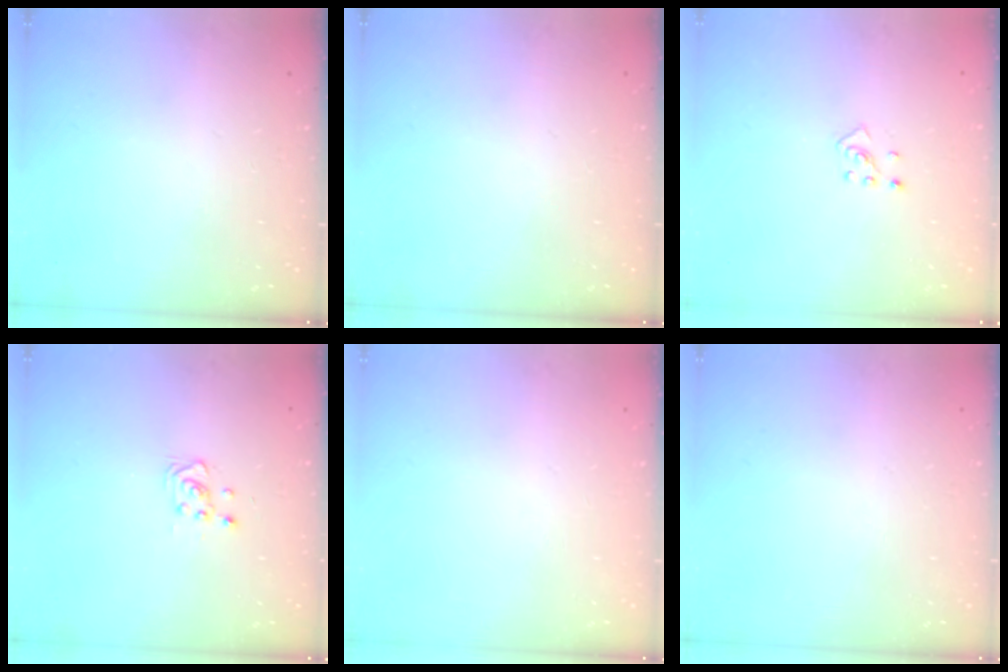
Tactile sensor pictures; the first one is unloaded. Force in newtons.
{"total": 0.0}
{"total": 2.7, "press": 2.6, "slide": 0.9}
{"total": 3.7, "press": 3.6, "slide": 0.5}
{"total": 0.0}
{"total": 0.0}